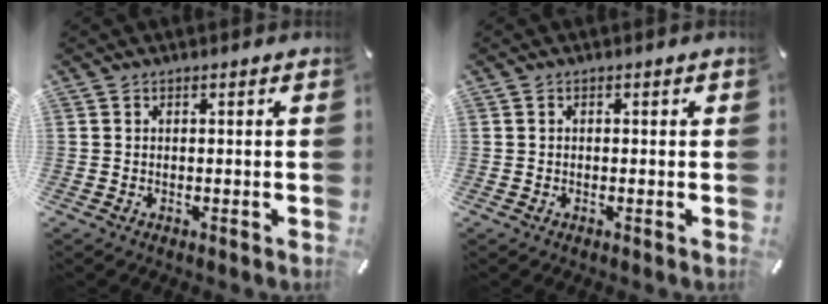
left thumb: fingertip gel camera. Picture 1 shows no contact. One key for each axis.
{"total": 0.8, "fx": -0.2, "fy": 0.5, "fz": 0.5, "tx": -0.010, "ty": 0.003, "tz": -0.005}